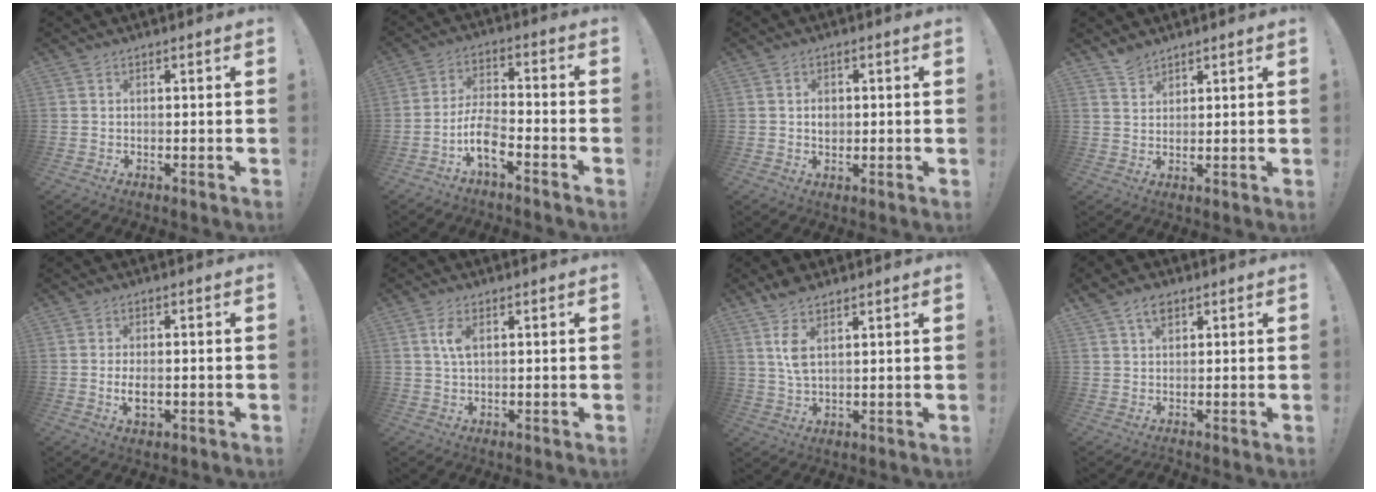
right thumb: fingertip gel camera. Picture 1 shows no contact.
{"total": 9.5, "force": [-5.3, 3.9, 6.9], "torque": [-0.136, 0.017, -0.099]}
{"total": 2.8, "force": [0.0, 2.5, 1.3], "torque": [-0.002, -0.004, -0.005]}
{"total": 3.7, "force": [3.4, 1.4, 0.6], "torque": [-0.003, -0.020, 0.063]}
{"total": 3.8, "force": [-0.7, 1.9, 3.3], "torque": [-0.059, -0.002, -0.015]}
{"total": 4.5, "force": [1.4, 2.2, 3.7], "torque": [-0.061, -0.001, 0.022]}
{"total": 7.2, "force": [4.2, 3.5, 4.7], "torque": [-0.097, -0.019, 0.078]}
{"total": 4.8, "force": [2.5, 3.0, 2.7], "torque": [-0.045, -0.004, 0.047]}